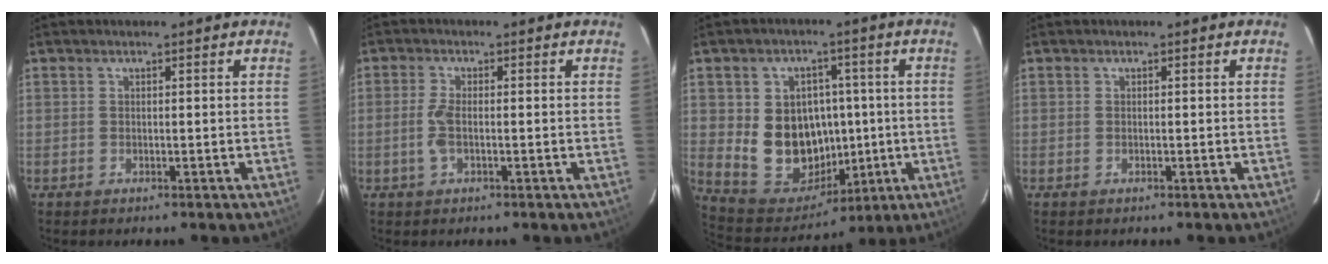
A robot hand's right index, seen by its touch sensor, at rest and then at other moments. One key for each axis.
{"total": 3.0, "fx": -0.7, "fy": 1.0, "fz": 2.8, "tx": -0.063, "ty": 0.000, "tz": -0.015}
{"total": 14.8, "fx": 0.0, "fy": 12.8, "fz": 7.3, "tx": -0.159, "ty": 0.013, "tz": 0.026}
{"total": 0.0}